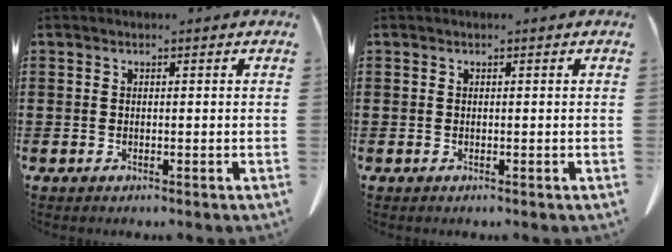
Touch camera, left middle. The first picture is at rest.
{"total": 0.0}